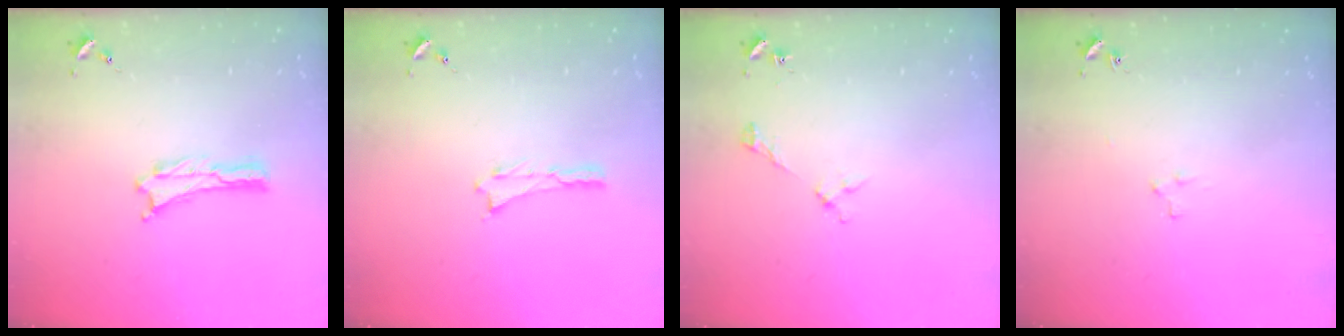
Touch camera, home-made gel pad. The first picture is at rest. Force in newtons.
{"total": 0.0}
{"total": 2.2, "press": 2.2, "slide": 0.3}
{"total": 2.2, "press": 2.2, "slide": 0.2}